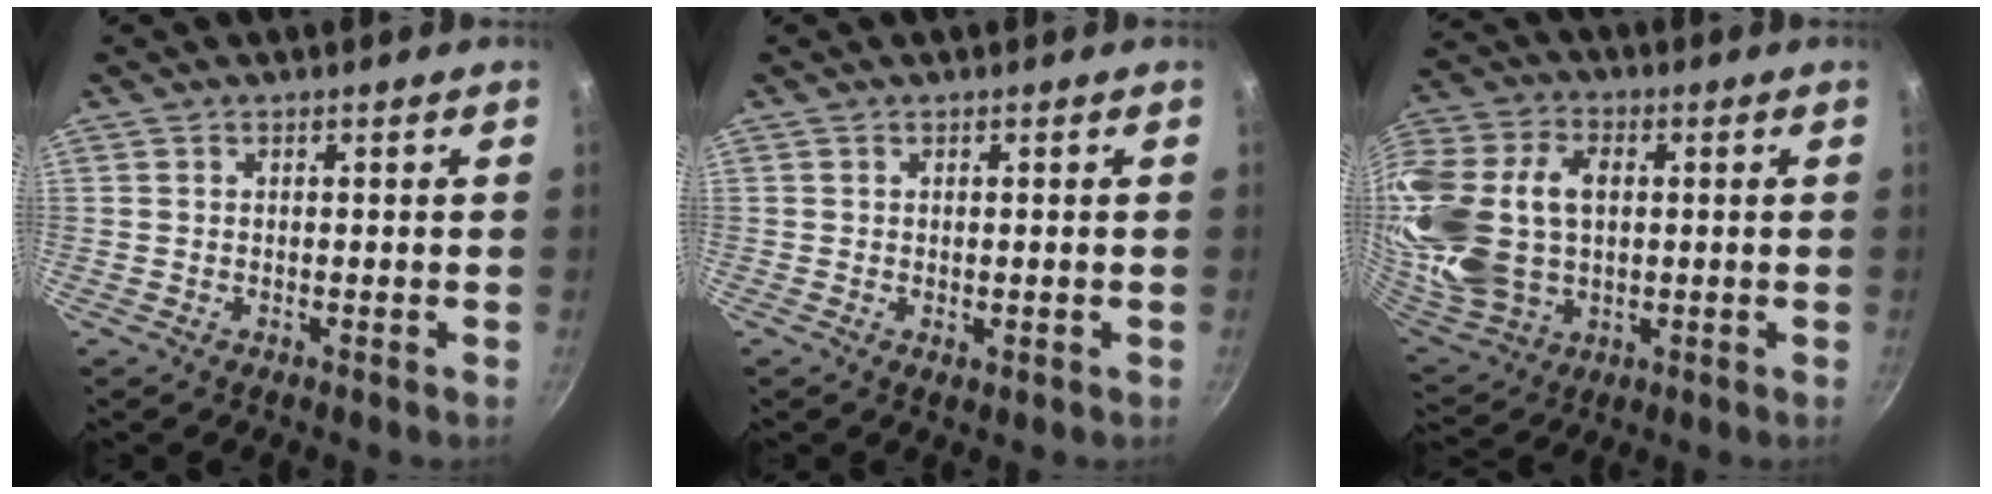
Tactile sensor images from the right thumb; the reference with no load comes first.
{"total": 1.2, "force": [-0.1, 0.6, 1.0], "torque": [-0.015, -0.003, -0.002]}
{"total": 26.0, "force": [2.7, 18.2, 18.4], "torque": [-0.406, 0.018, 0.058]}